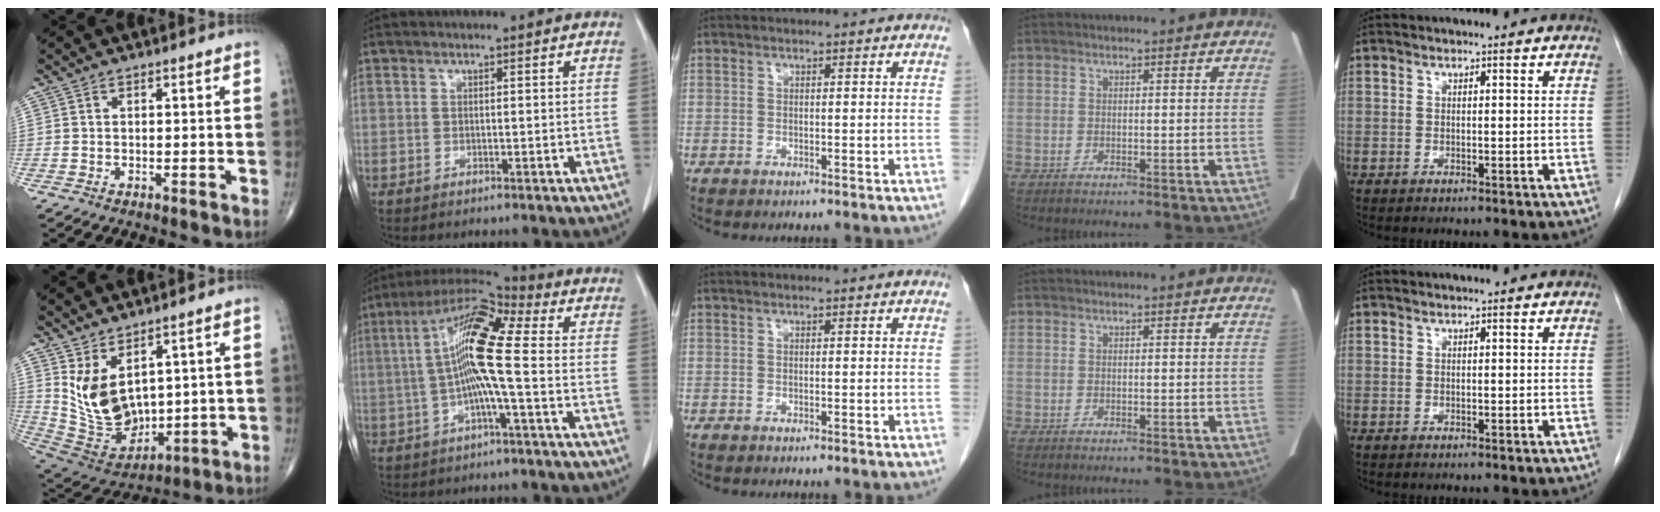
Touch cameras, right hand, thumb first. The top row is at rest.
{"thumb": {"total": 12.9, "force": [4.3, 7.6, 9.5], "torque": [-0.151, -0.033, 0.113]}, "index": {"total": 12.3, "force": [-0.1, 1.1, 12.2], "torque": [-0.237, 0.026, -0.015]}}